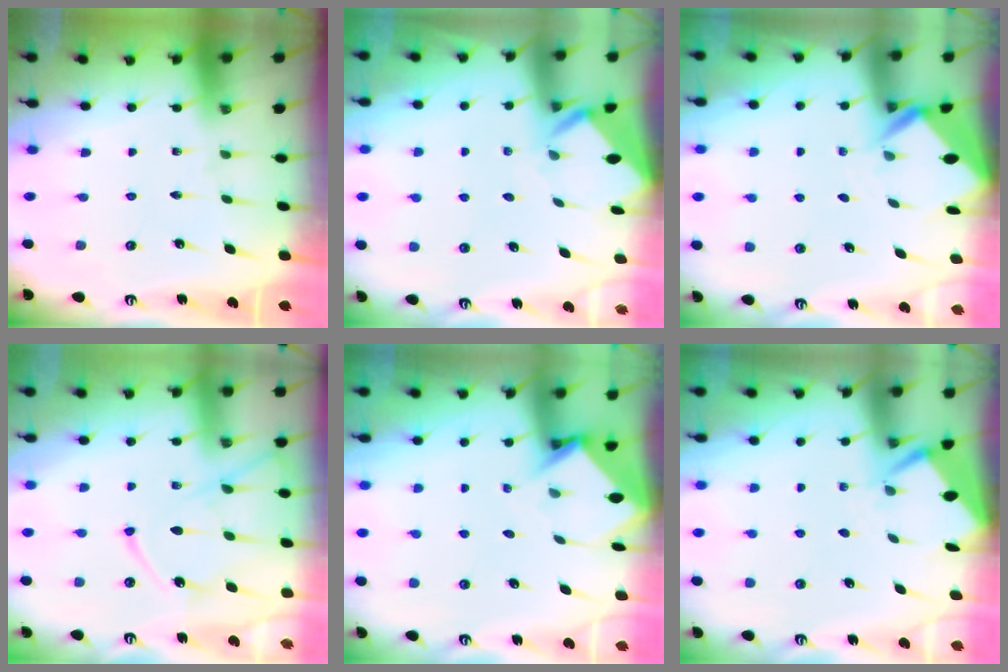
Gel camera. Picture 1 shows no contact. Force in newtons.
{"total": 3.9, "press": 3.9, "slide": 0.3}
{"total": 3.2, "press": 3.2, "slide": 0.2}
{"total": 13.5, "press": 13.4, "slide": 1.6}
{"total": 3.6, "press": 3.6, "slide": 0.2}
{"total": 2.8, "press": 2.8, "slide": 0.2}